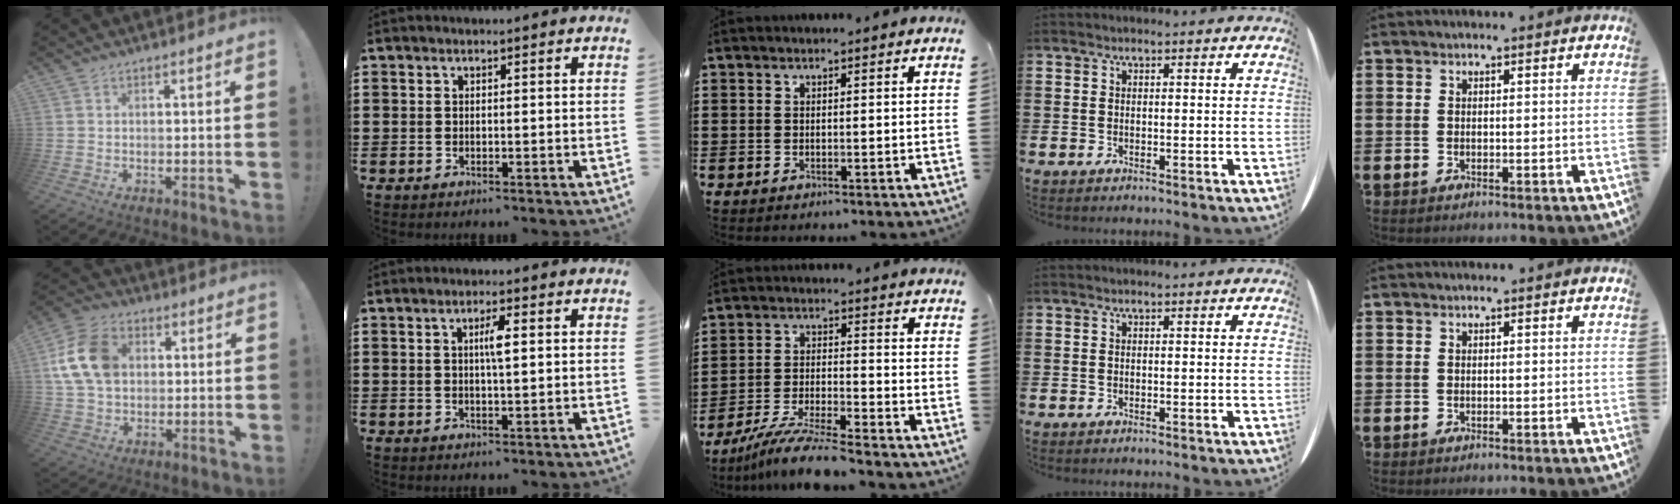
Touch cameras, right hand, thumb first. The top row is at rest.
{"thumb": {"total": 14.9, "force": [2.9, 11.0, 9.6], "torque": [-0.167, 0.006, 0.060]}, "index": {"total": 3.0, "force": [0.6, 0.5, 2.9], "torque": [-0.057, 0.002, 0.007]}, "middle": {"total": 7.5, "force": [-6.8, 0.0, 3.3], "torque": [-0.065, -0.008, -0.128]}}